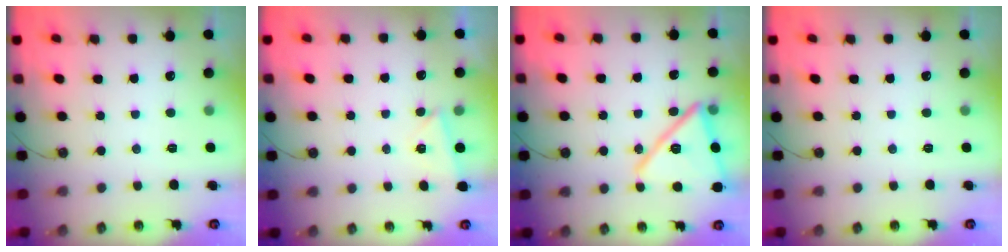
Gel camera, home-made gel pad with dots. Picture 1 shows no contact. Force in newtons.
{"total": 3.1, "press": 2.7, "slide": 1.6}
{"total": 18.4, "press": 18.4, "slide": 1.1}
{"total": 0.0}